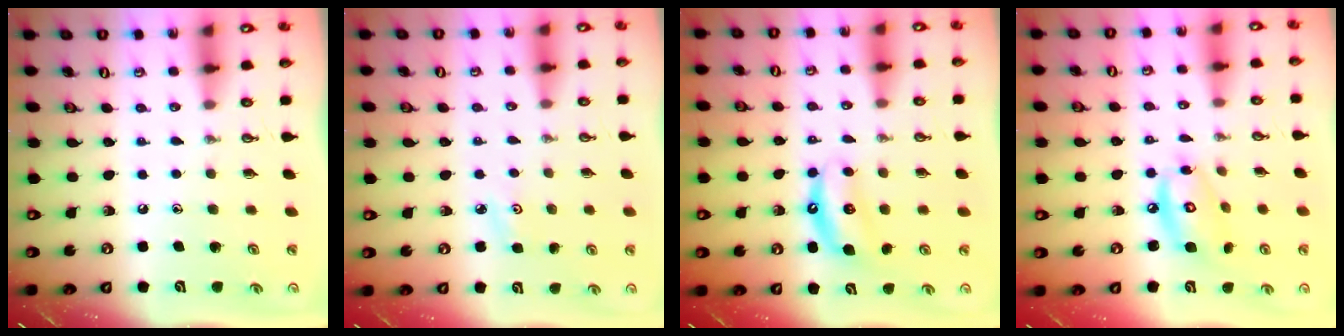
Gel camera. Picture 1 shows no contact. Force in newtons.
{"total": 3.3, "press": 3.2, "slide": 0.3}
{"total": 6.5, "press": 6.5, "slide": 0.9}
{"total": 10.8, "press": 10.8, "slide": 0.9}